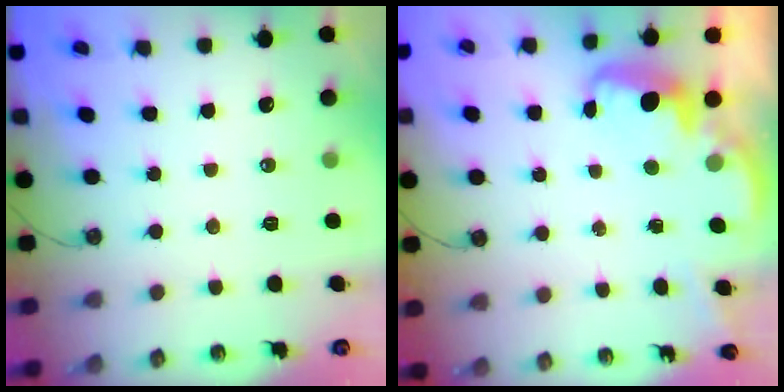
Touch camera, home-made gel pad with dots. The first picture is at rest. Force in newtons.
{"total": 2.6, "press": 2.5, "slide": 0.8}